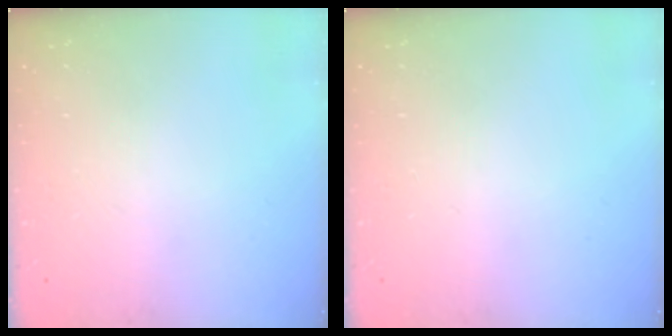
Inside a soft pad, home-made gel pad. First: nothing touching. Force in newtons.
{"total": 0.0}